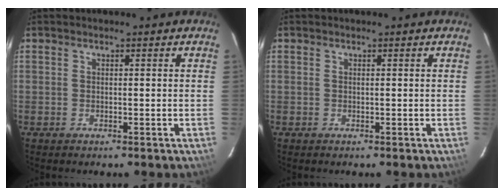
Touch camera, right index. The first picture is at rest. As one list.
[{"total": 0.0}]